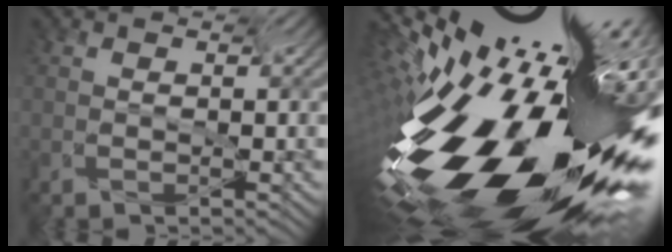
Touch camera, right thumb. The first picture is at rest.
{"total": 19.1, "force": [-9.3, 6.0, 15.5], "torque": [-0.255, -0.031, -0.167]}